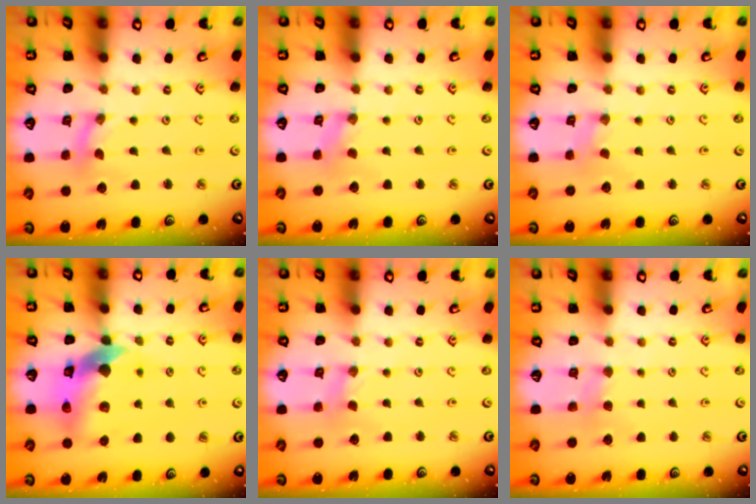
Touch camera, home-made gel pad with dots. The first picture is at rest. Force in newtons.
{"total": 0.0}
{"total": 0.0}
{"total": 12.2, "press": 12.0, "slide": 1.9}
{"total": 1.1, "press": 1.1, "slide": 0.4}
{"total": 2.4, "press": 2.3, "slide": 0.5}